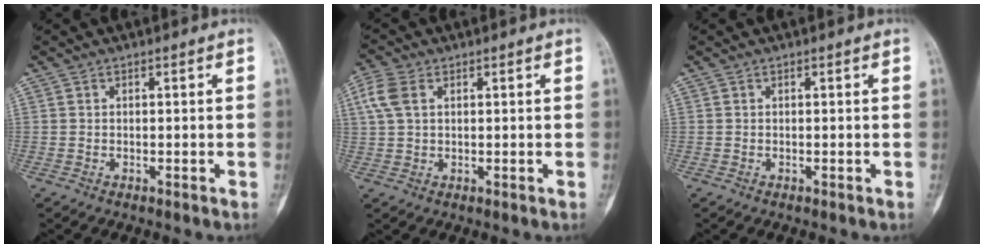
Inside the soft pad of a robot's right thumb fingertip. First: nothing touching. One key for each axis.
{"total": 5.5, "fx": 1.9, "fy": 3.4, "fz": 3.9, "tx": -0.097, "ty": 0.010, "tz": 0.037}
{"total": 0.0}